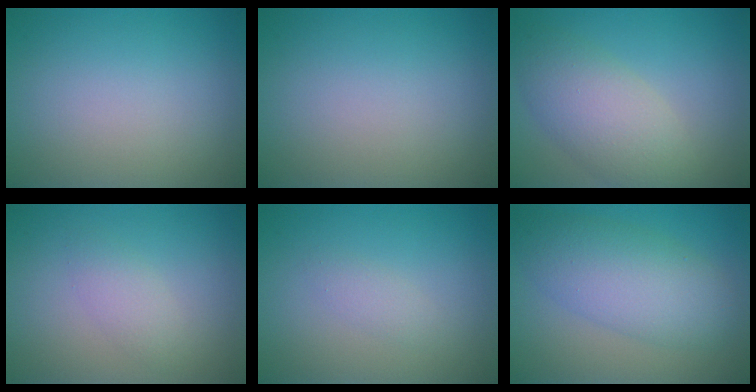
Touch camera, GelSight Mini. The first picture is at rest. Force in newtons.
{"total": 0.0}
{"total": 5.5, "press": 5.4, "slide": 0.5}
{"total": 1.8, "press": 1.8, "slide": 0.0}
{"total": 1.1, "press": 1.1, "slide": 0.0}
{"total": 6.3, "press": 6.3, "slide": 0.1}